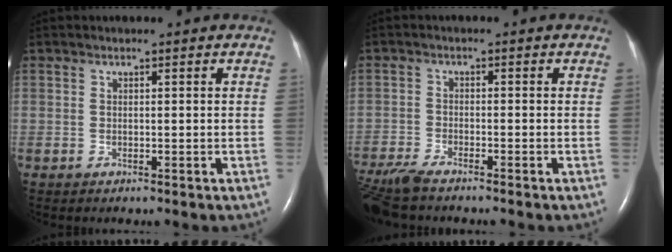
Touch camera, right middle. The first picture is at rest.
{"total": 6.7, "force": [-5.8, 0.7, 3.2], "torque": [-0.069, -0.022, -0.110]}